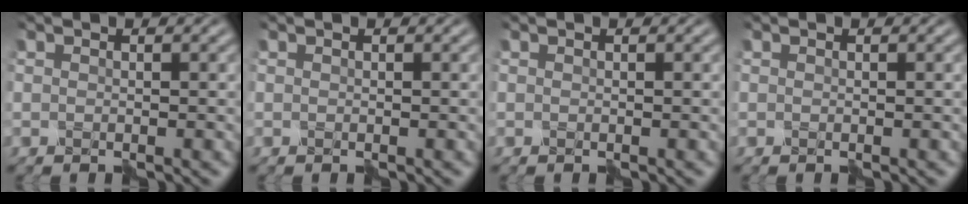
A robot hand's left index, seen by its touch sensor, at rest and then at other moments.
{"total": 0.0}
{"total": 0.0}
{"total": 0.0}